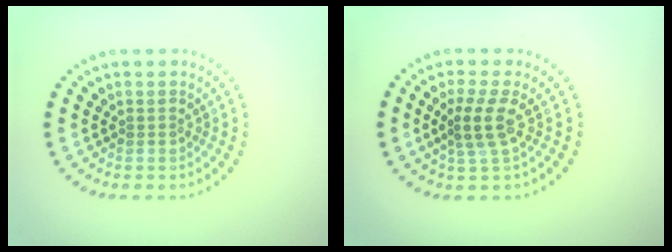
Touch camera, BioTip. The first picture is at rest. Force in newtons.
{"total": 2.6, "press": 2.2, "slide": 1.4}